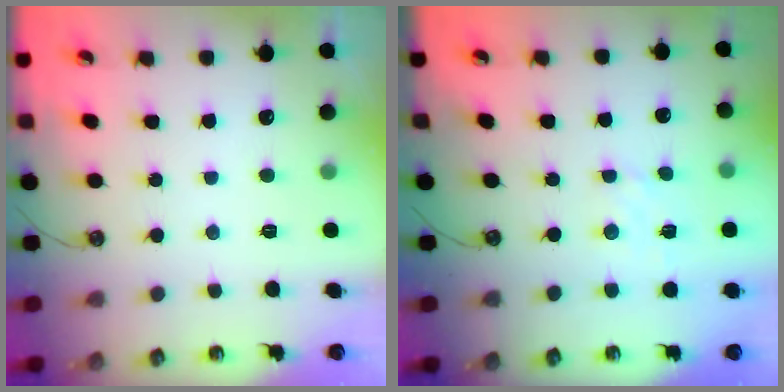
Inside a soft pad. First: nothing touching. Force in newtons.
{"total": 2.8, "press": 2.8, "slide": 0.4}